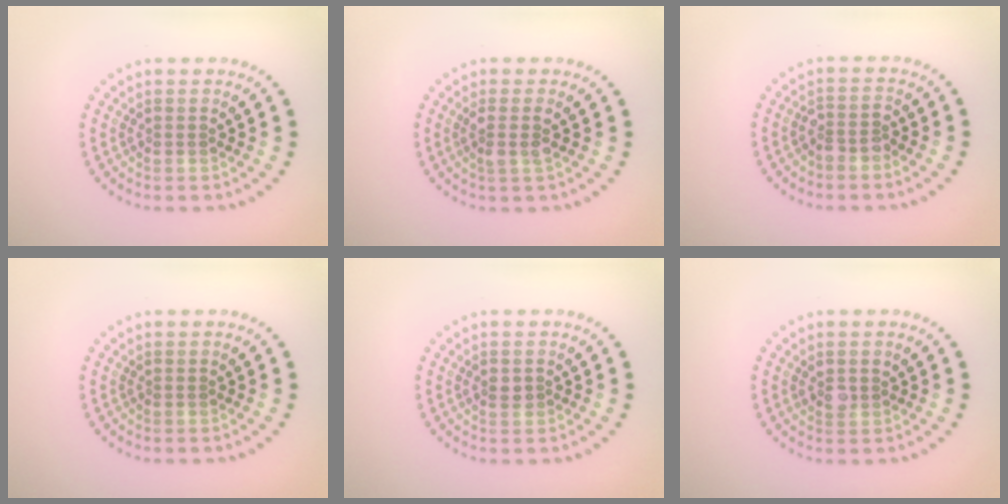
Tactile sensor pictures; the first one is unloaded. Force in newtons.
{"total": 1.8, "press": 1.5, "slide": 0.9}
{"total": 1.8, "press": 1.5, "slide": 1.1}
{"total": 0.0}
{"total": 1.1, "press": 1.1, "slide": 0.1}
{"total": 1.4, "press": 1.3, "slide": 0.6}